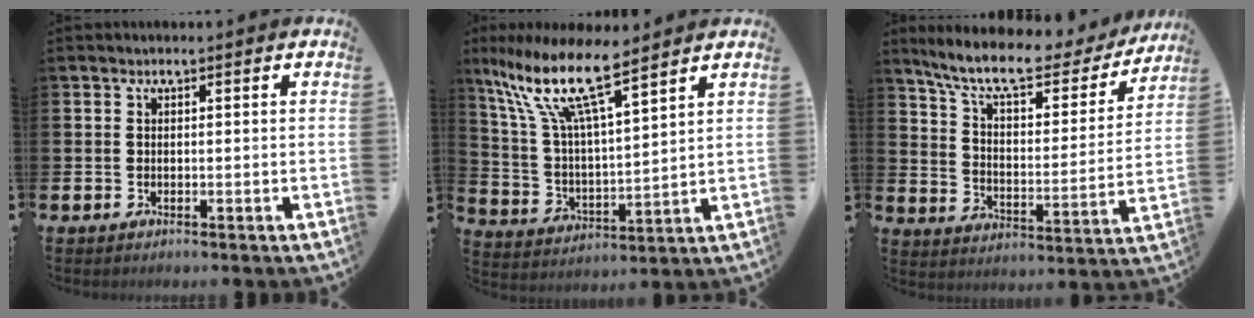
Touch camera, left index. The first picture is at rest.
{"total": 12.0, "force": [9.2, 2.7, 7.2], "torque": [-0.178, -0.043, 0.156]}
{"total": 10.1, "force": [8.7, 2.6, 4.5], "torque": [-0.119, -0.053, 0.147]}